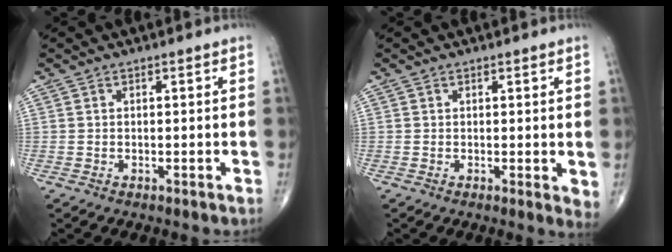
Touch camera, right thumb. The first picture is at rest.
{"total": 2.6, "force": [0.5, 1.0, 2.4], "torque": [-0.034, -0.010, 0.007]}